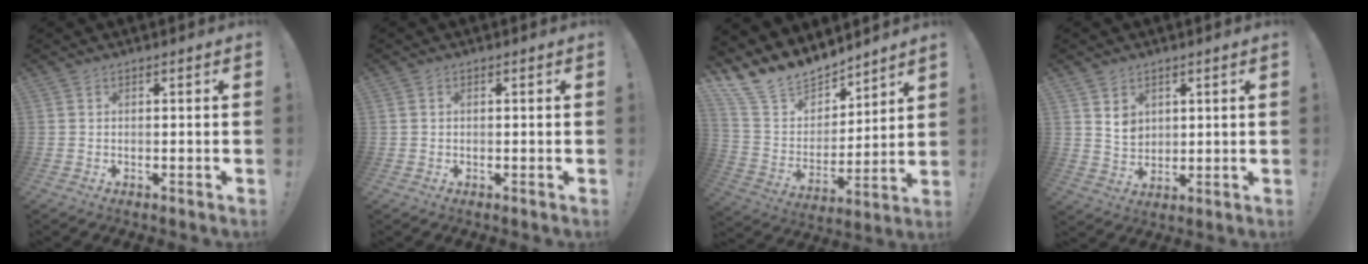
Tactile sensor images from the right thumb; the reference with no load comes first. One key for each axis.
{"total": 0.7, "fx": 0.2, "fy": 0.7, "fz": 0.2, "tx": -0.005, "ty": 0.003, "tz": 0.004}
{"total": 15.1, "fx": 13.2, "fy": 6.3, "fz": 3.5, "tx": -0.092, "ty": -0.102, "tz": 0.251}
{"total": 5.8, "fx": 3.3, "fy": 4.4, "fz": 1.6, "tx": -0.025, "ty": -0.020, "tz": 0.062}